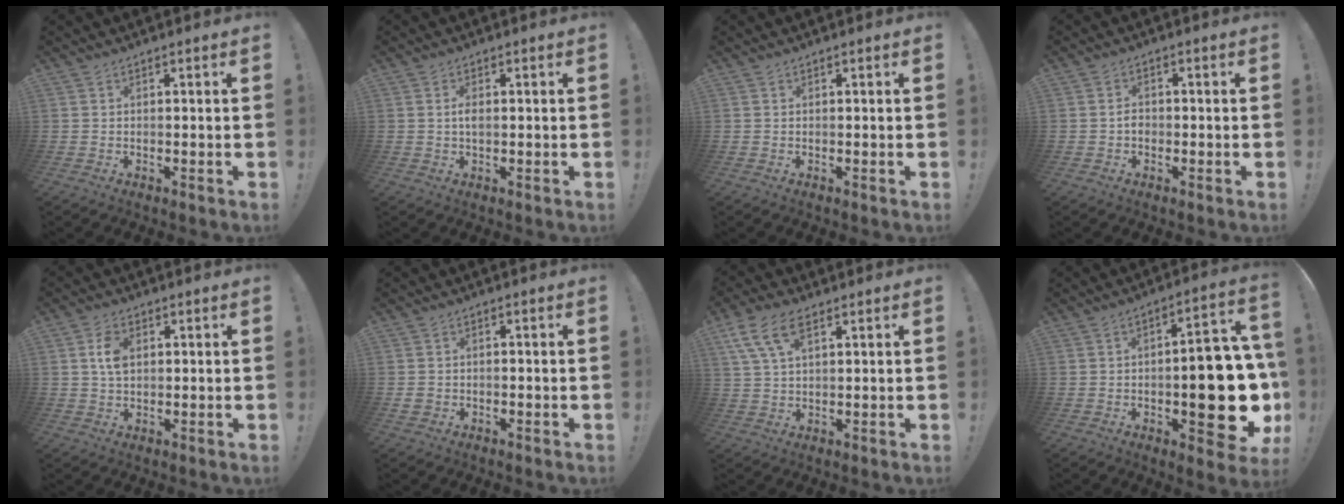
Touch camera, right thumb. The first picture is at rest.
{"total": 1.7, "force": [0.0, 1.0, 1.4], "torque": [-0.028, 0.005, 0.000]}
{"total": 0.0}
{"total": 2.3, "force": [-1.1, 1.7, 0.9], "torque": [-0.020, 0.011, -0.018]}
{"total": 5.8, "force": [1.4, 4.0, 4.0], "torque": [-0.072, 0.002, 0.022]}
{"total": 1.7, "force": [-0.8, 1.3, 0.6], "torque": [-0.010, 0.004, -0.015]}
{"total": 9.7, "force": [4.7, 4.7, 7.1], "torque": [-0.145, 0.002, 0.092]}
{"total": 18.8, "force": [-3.6, 7.6, 16.8], "torque": [-0.194, 0.007, -0.046]}